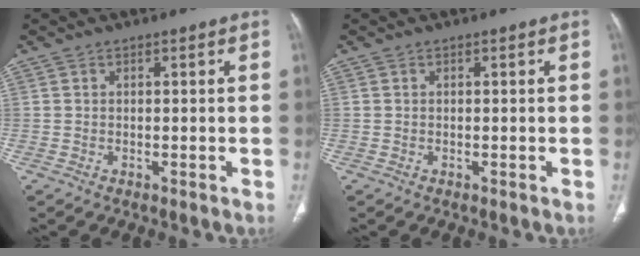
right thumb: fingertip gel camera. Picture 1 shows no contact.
{"total": 0.0}